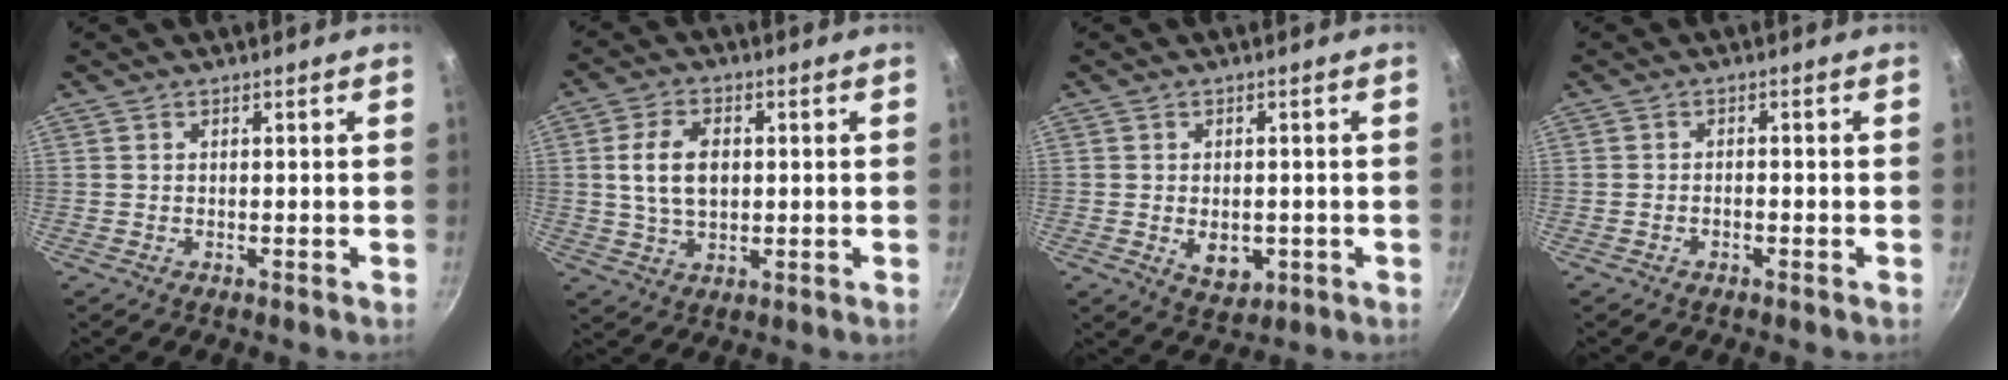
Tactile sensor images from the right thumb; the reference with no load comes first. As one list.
[{"total": 8.8, "force": [1.0, 5.5, 6.8], "torque": [-0.114, 0.005, 0.019]}, {"total": 5.4, "force": [-0.9, 3.8, 3.8], "torque": [-0.040, -0.005, -0.003]}, {"total": 1.1, "force": [-0.7, 0.6, 0.7], "torque": [-0.012, 0.009, -0.012]}]